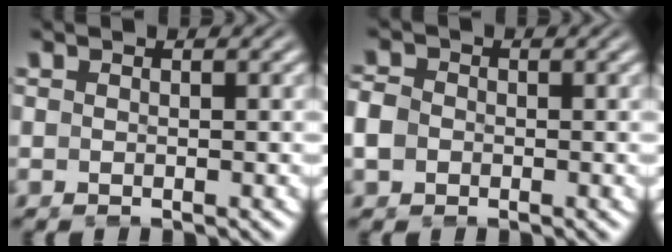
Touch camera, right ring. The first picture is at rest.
{"total": 2.2, "force": [-0.3, 1.9, 1.0], "torque": [-0.032, -0.007, -0.004]}